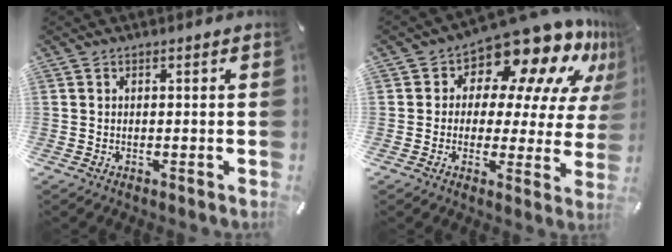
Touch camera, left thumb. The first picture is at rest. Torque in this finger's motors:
{"motor_torque": [2.40, 2.60, 0.64, 0.11, 0.14]}